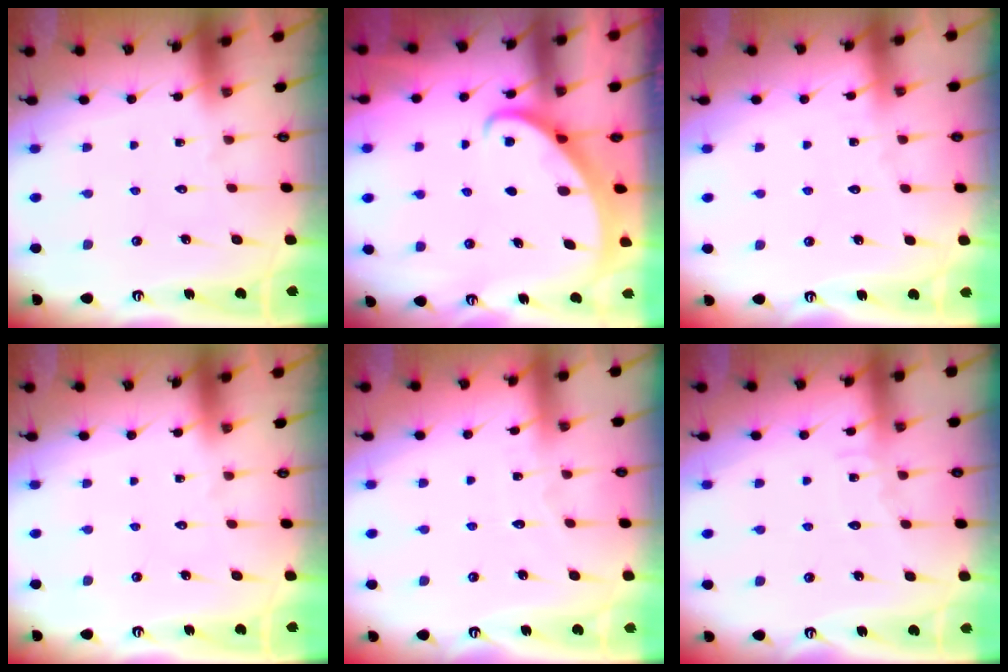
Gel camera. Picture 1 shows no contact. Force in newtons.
{"total": 2.1, "press": 2.0, "slide": 0.3}
{"total": 2.5, "press": 2.5, "slide": 0.3}
{"total": 0.0}
{"total": 3.2, "press": 3.2, "slide": 0.5}
{"total": 5.5, "press": 5.5, "slide": 0.5}